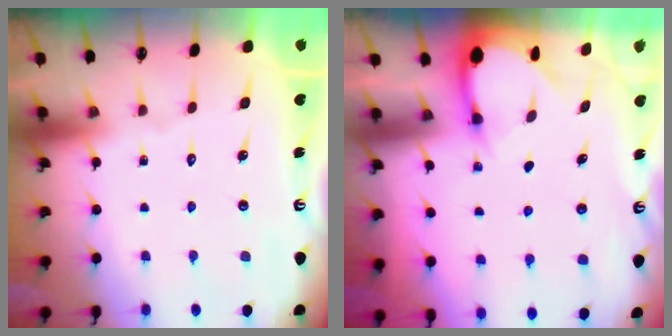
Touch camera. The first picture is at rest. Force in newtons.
{"total": 3.0, "press": 3.0, "slide": 0.2}